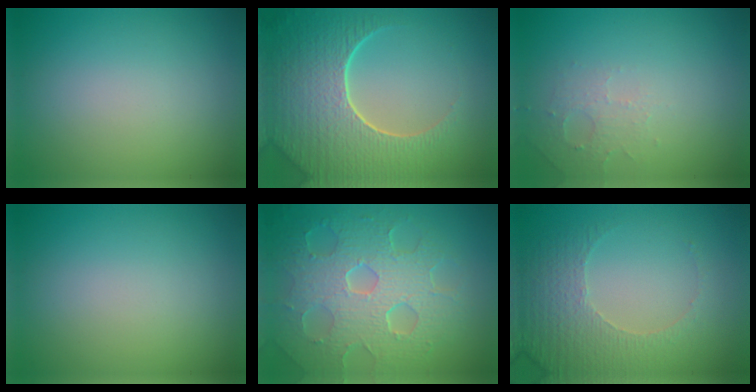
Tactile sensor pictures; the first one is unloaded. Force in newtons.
{"total": 9.0, "press": 6.3, "slide": 6.5}
{"total": 1.8, "press": 1.7, "slide": 0.4}
{"total": 0.0}
{"total": 9.0, "press": 6.0, "slide": 6.6}
{"total": 4.8, "press": 3.5, "slide": 3.3}